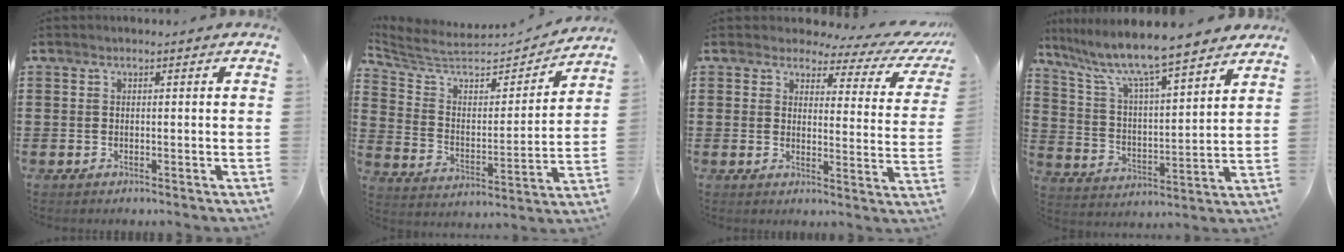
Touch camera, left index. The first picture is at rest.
{"total": 6.4, "force": [5.7, 2.1, 2.1], "torque": [-0.073, -0.042, 0.093]}
{"total": 3.7, "force": [2.6, 1.7, 2.0], "torque": [-0.048, -0.014, 0.038]}
{"total": 8.4, "force": [7.3, 0.5, 4.2], "torque": [-0.113, -0.046, 0.119]}